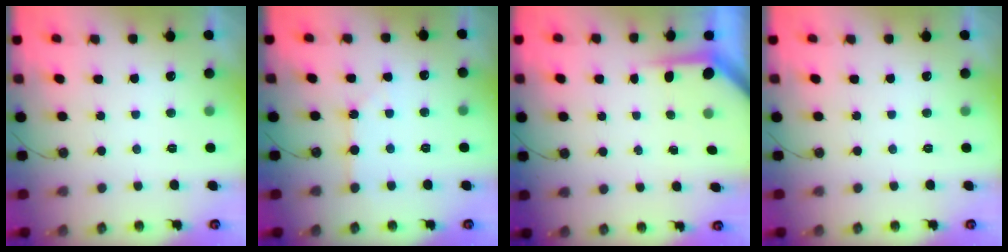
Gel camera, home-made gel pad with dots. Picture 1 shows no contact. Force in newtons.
{"total": 1.8, "press": 1.7, "slide": 0.3}
{"total": 3.6, "press": 3.6, "slide": 0.4}
{"total": 0.0}